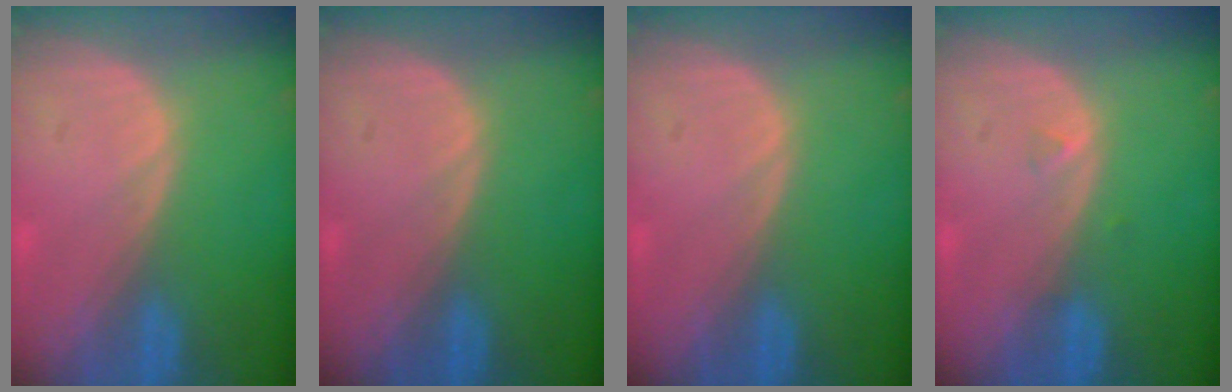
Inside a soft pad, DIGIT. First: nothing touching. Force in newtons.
{"total": 0.0}
{"total": 0.0}
{"total": 0.7, "press": 0.7, "slide": 0.2}